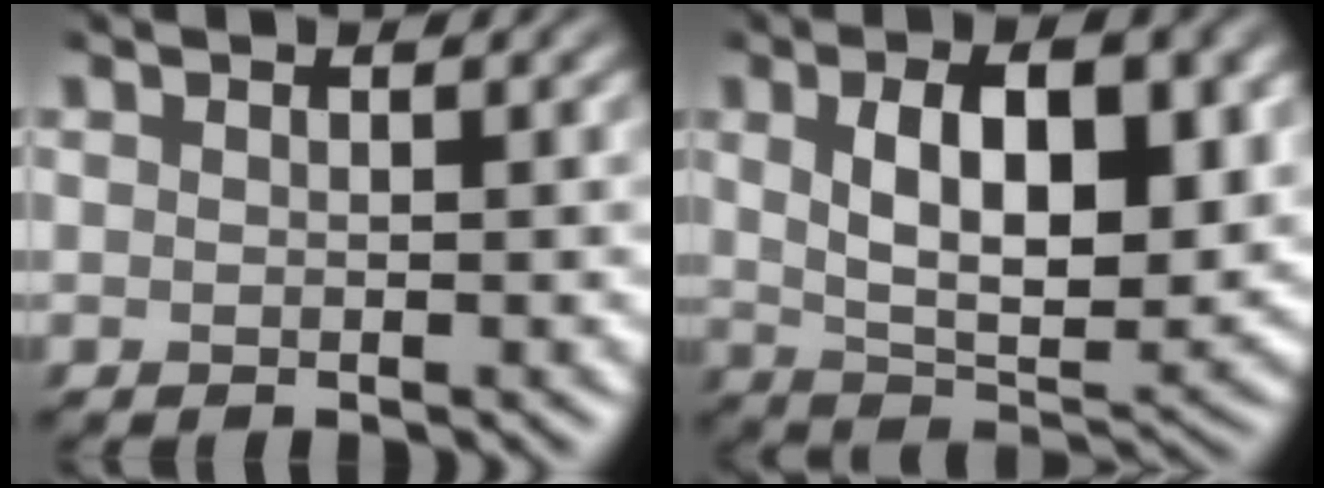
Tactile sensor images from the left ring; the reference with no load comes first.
{"total": 9.4, "force": [0.7, 4.5, 8.2], "torque": [-0.141, -0.014, 0.024]}